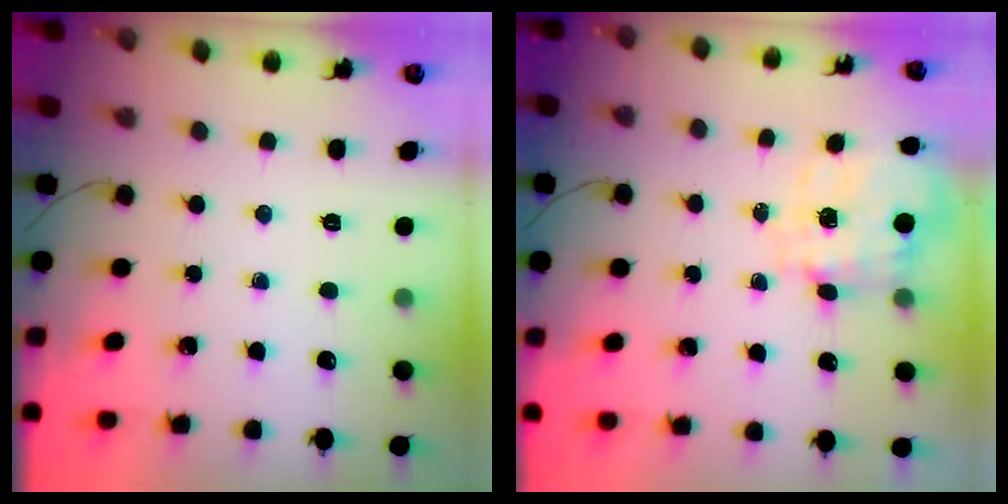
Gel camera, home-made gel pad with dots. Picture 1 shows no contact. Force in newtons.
{"total": 3.4, "press": 3.2, "slide": 1.0}